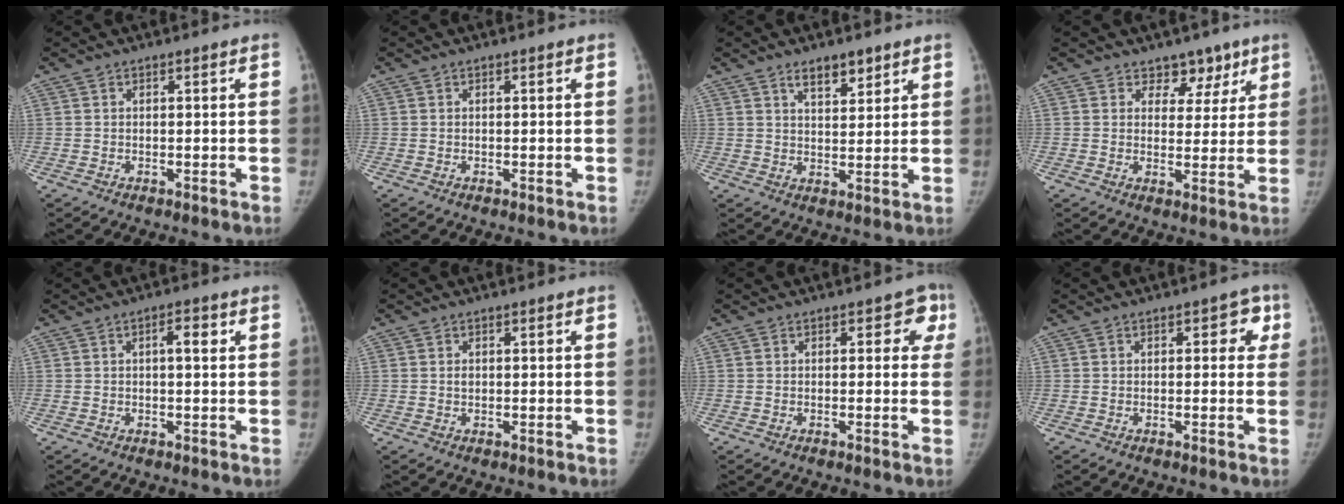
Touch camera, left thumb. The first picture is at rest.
{"total": 0.0}
{"total": 5.5, "force": [3.8, 2.4, 3.2], "torque": [-0.028, -0.026, 0.063]}
{"total": 5.6, "force": [3.9, 3.9, 1.2], "torque": [0.027, -0.019, 0.055]}
{"total": 2.9, "force": [0.7, 1.0, 2.6], "torque": [-0.036, 0.004, 0.008]}
{"total": 0.8, "force": [0.1, 0.6, 0.5], "torque": [-0.004, 0.001, 0.002]}
{"total": 3.5, "force": [1.0, 2.4, 2.2], "torque": [0.018, 0.004, -0.002]}
{"total": 3.5, "force": [1.0, 2.3, 2.5], "torque": [0.009, 0.004, 0.000]}